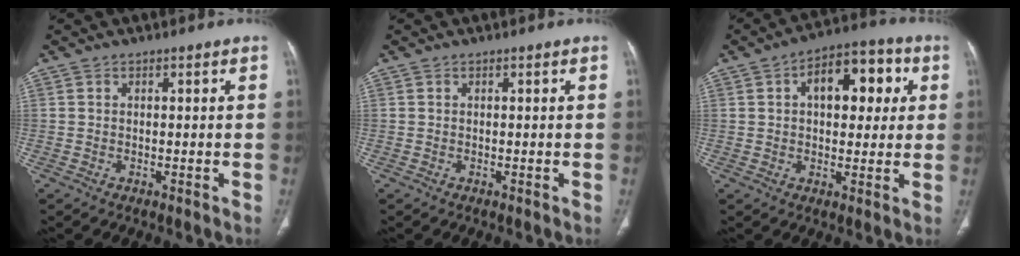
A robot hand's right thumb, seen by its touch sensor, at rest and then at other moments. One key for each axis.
{"total": 0.0}
{"total": 12.9, "fx": 3.4, "fy": 7.4, "fz": 10.0, "tx": -0.103, "ty": 0.019, "tz": 0.045}